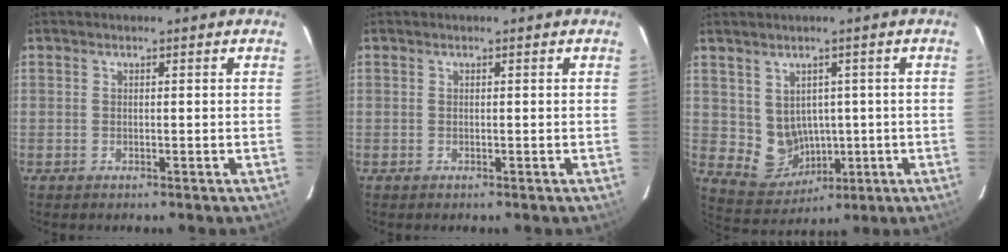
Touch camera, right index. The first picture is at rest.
{"total": 0.0}
{"total": 7.2, "force": [0.5, 6.7, 2.8], "torque": [-0.063, 0.000, 0.038]}